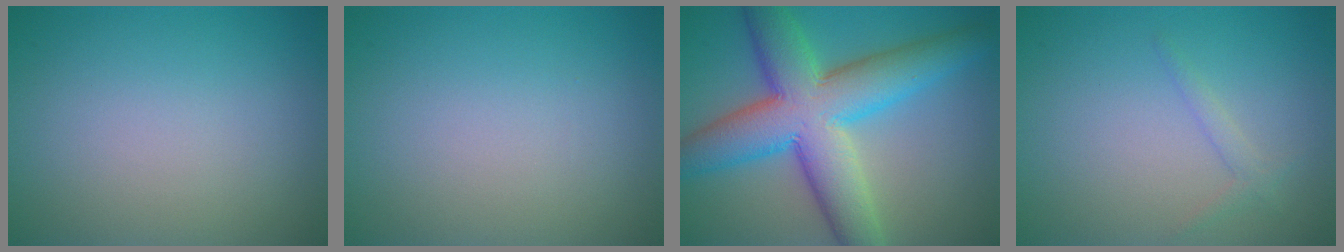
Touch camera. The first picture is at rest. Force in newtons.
{"total": 0.0}
{"total": 11.0, "press": 11.0, "slide": 0.2}
{"total": 1.1, "press": 1.1, "slide": 0.1}